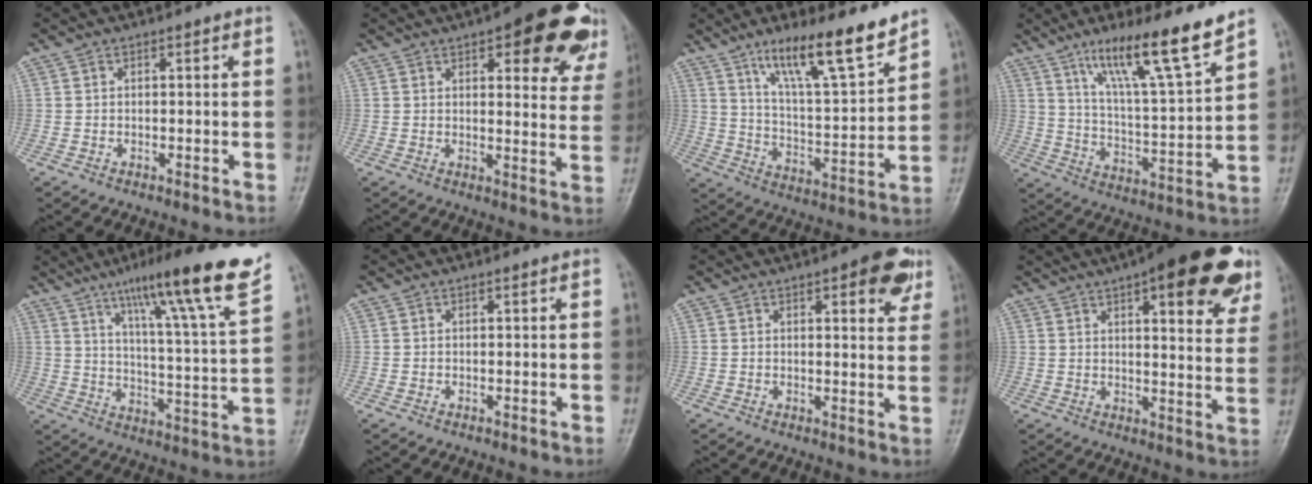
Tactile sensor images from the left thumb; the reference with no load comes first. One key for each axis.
{"total": 17.8, "fx": 10.1, "fy": 6.5, "fz": 13.1, "tx": -0.120, "ty": -0.037, "tz": 0.115}
{"total": 15.5, "fx": 11.1, "fy": 2.7, "fz": 10.5, "tx": -0.159, "ty": -0.070, "tz": 0.197}
{"total": 15.6, "fx": 10.9, "fy": 1.2, "fz": 11.1, "tx": -0.178, "ty": -0.063, "tz": 0.191}
{"total": 20.3, "fx": 13.4, "fy": 1.3, "fz": 15.2, "tx": -0.211, "ty": -0.052, "tz": 0.200}
{"total": 0.0}
{"total": 8.1, "fx": 4.3, "fy": 2.9, "fz": 6.2, "tx": -0.050, "ty": -0.014, "tz": 0.047}
{"total": 21.4, "fx": 12.0, "fy": 7.0, "fz": 16.3, "tx": -0.179, "ty": -0.024, "tz": 0.147}